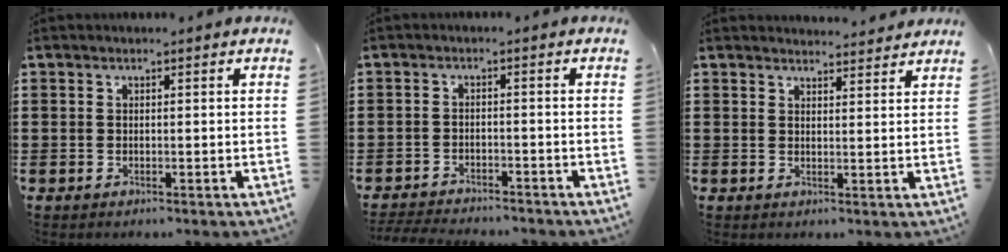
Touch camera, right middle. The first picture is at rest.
{"total": 3.4, "force": [-3.3, 0.3, 0.2], "torque": [-0.016, -0.005, -0.073]}
{"total": 2.5, "force": [2.5, 0.1, -0.1], "torque": [0.002, -0.008, 0.047]}